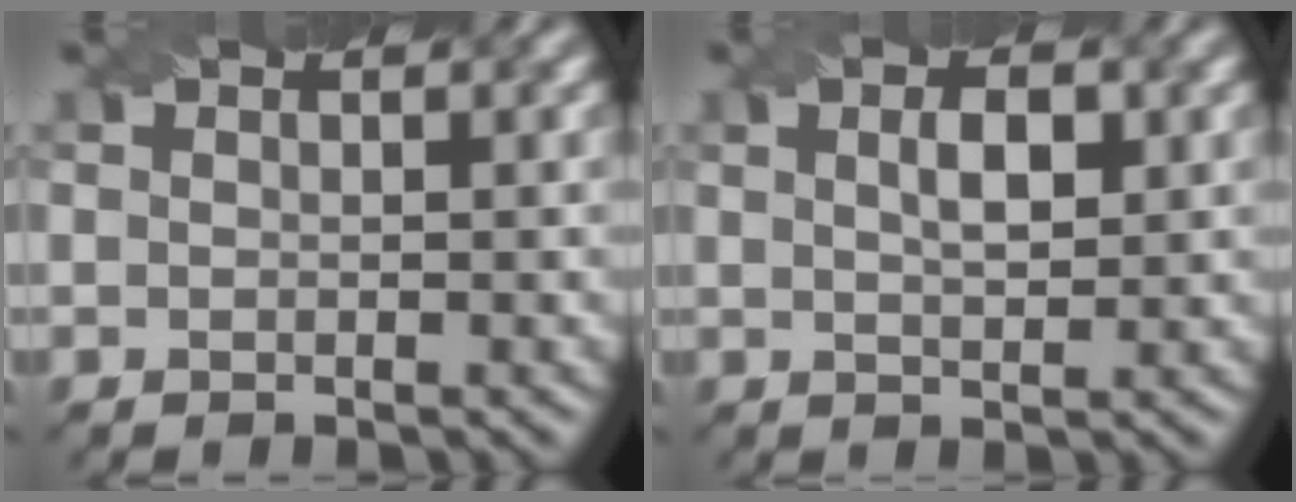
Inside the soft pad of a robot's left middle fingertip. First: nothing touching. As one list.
[{"total": 2.5, "force": [0.8, 0.9, 2.2], "torque": [-0.039, 0.003, 0.016]}]